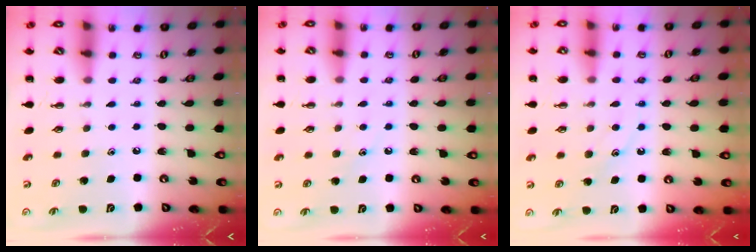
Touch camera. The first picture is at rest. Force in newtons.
{"total": 6.6, "press": 6.5, "slide": 1.4}
{"total": 11.2, "press": 11.2, "slide": 1.1}